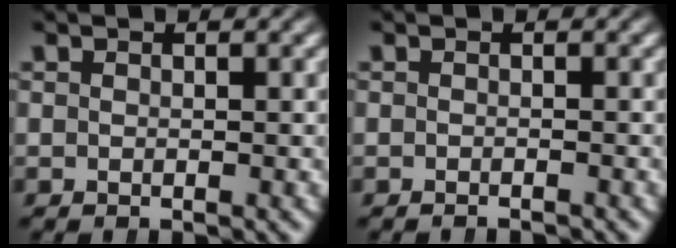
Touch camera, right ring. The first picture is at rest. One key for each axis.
{"total": 1.2, "fx": -1.2, "fy": -0.2, "fz": -0.1, "tx": 0.004, "ty": -0.003, "tz": -0.018}